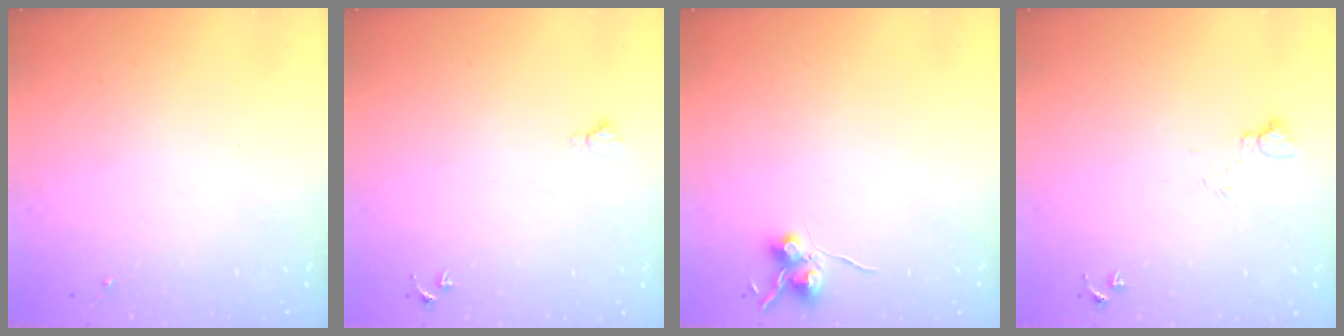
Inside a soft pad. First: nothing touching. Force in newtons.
{"total": 4.8, "press": 4.8, "slide": 0.6}
{"total": 6.9, "press": 6.9, "slide": 0.6}
{"total": 4.2, "press": 4.1, "slide": 0.5}